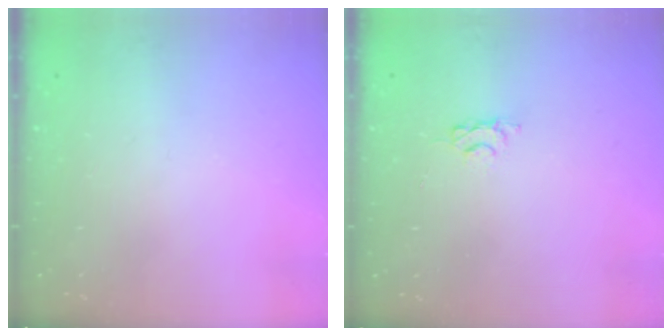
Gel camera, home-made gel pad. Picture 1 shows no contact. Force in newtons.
{"total": 3.1, "press": 3.0, "slide": 0.5}